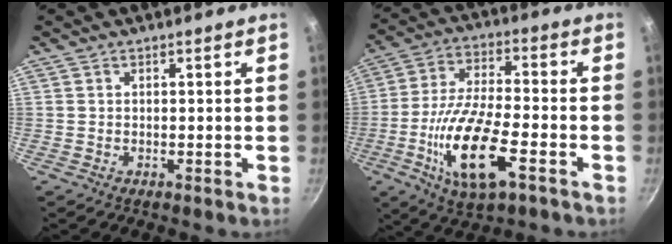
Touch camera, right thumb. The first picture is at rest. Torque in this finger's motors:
{"motor_torque": [2.58, 2.43, 2.10, -0.67, 0.70]}